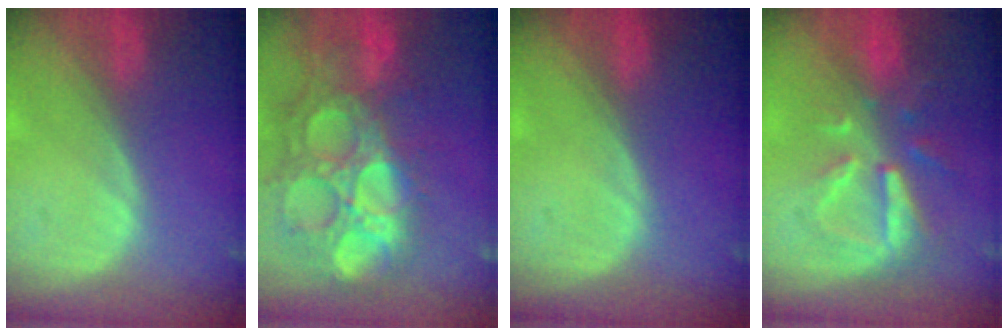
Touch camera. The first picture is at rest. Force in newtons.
{"total": 15.4, "press": 12.8, "slide": 8.6}
{"total": 0.0}
{"total": 8.1, "press": 7.3, "slide": 3.5}